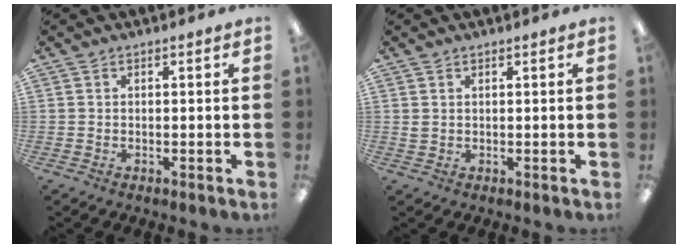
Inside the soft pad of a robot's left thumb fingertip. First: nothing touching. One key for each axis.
{"total": 1.0, "fx": 0.8, "fy": 0.6, "fz": 0.4, "tx": -0.010, "ty": 0.001, "tz": 0.014}